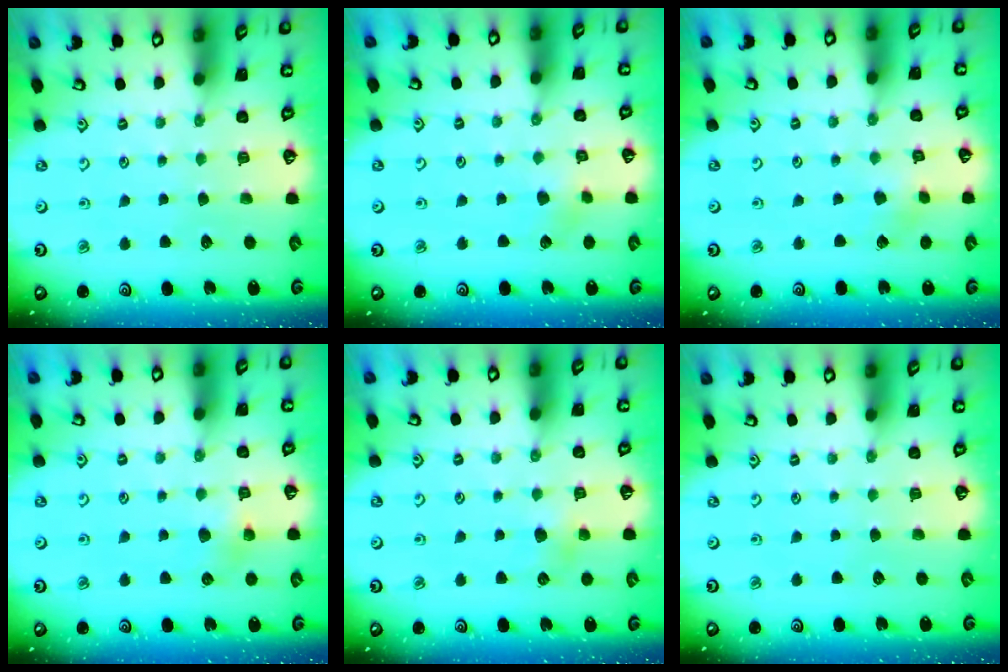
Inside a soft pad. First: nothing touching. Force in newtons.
{"total": 3.0, "press": 3.0, "slide": 0.3}
{"total": 2.6, "press": 2.6, "slide": 0.2}
{"total": 5.7, "press": 5.7, "slide": 0.8}
{"total": 4.8, "press": 4.8, "slide": 0.3}
{"total": 0.0}